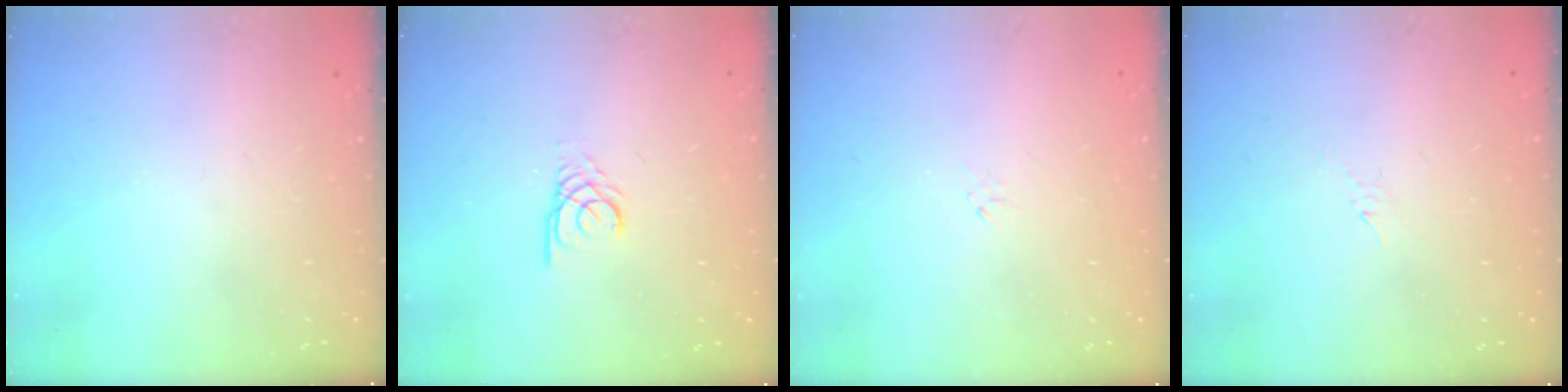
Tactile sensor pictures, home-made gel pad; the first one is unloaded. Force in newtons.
{"total": 2.7, "press": 2.7, "slide": 0.3}
{"total": 0.0}
{"total": 2.8, "press": 2.7, "slide": 0.6}